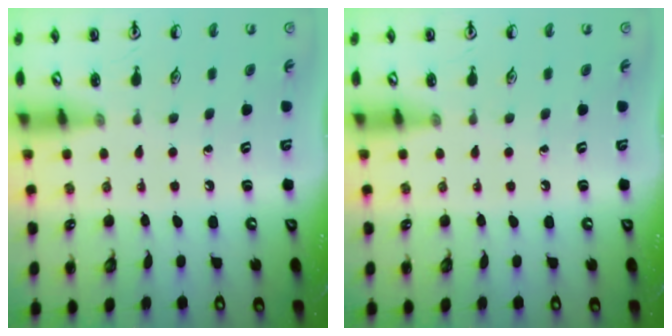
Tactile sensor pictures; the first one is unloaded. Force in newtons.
{"total": 0.0}